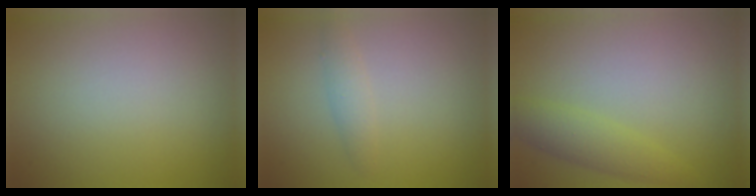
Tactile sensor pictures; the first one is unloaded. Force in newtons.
{"total": 1.4, "press": 1.4, "slide": 0.0}
{"total": 2.7, "press": 2.7, "slide": 0.0}